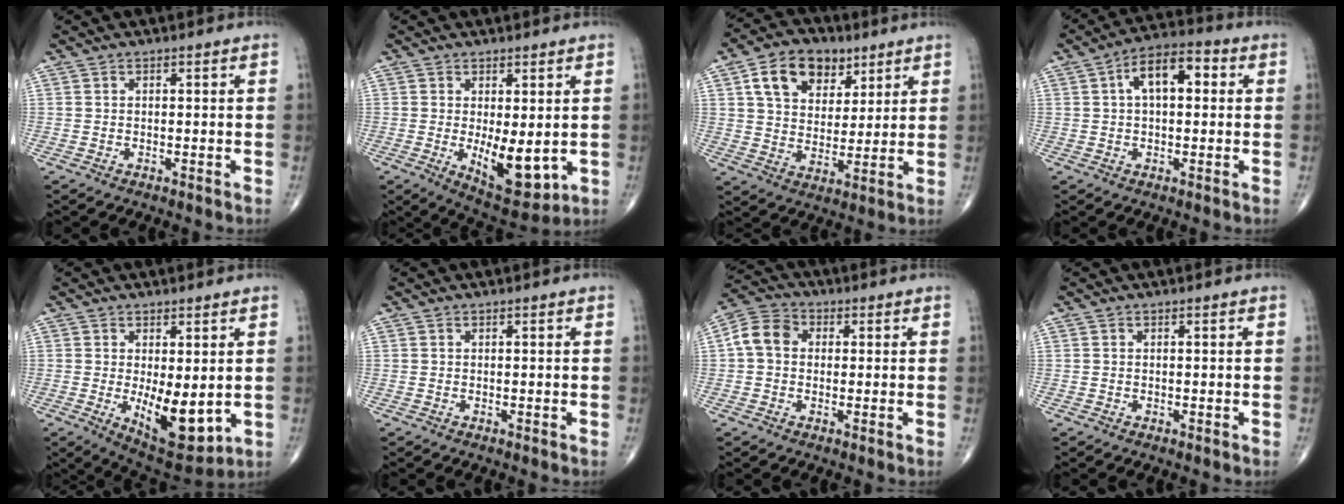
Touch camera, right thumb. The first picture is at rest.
{"total": 9.6, "force": [-1.0, 4.2, 8.6], "torque": [-0.110, -0.024, 0.002]}
{"total": 13.0, "force": [6.1, 8.9, 7.2], "torque": [-0.089, -0.015, 0.106]}
{"total": 9.5, "force": [2.0, 4.9, 7.8], "torque": [-0.119, 0.027, 0.022]}
{"total": 10.7, "force": [-1.1, 4.6, 9.6], "torque": [-0.127, -0.027, 0.001]}
{"total": 0.0}
{"total": 6.9, "force": [0.6, 5.4, 4.2], "torque": [-0.073, 0.021, 0.002]}
{"total": 0.0}